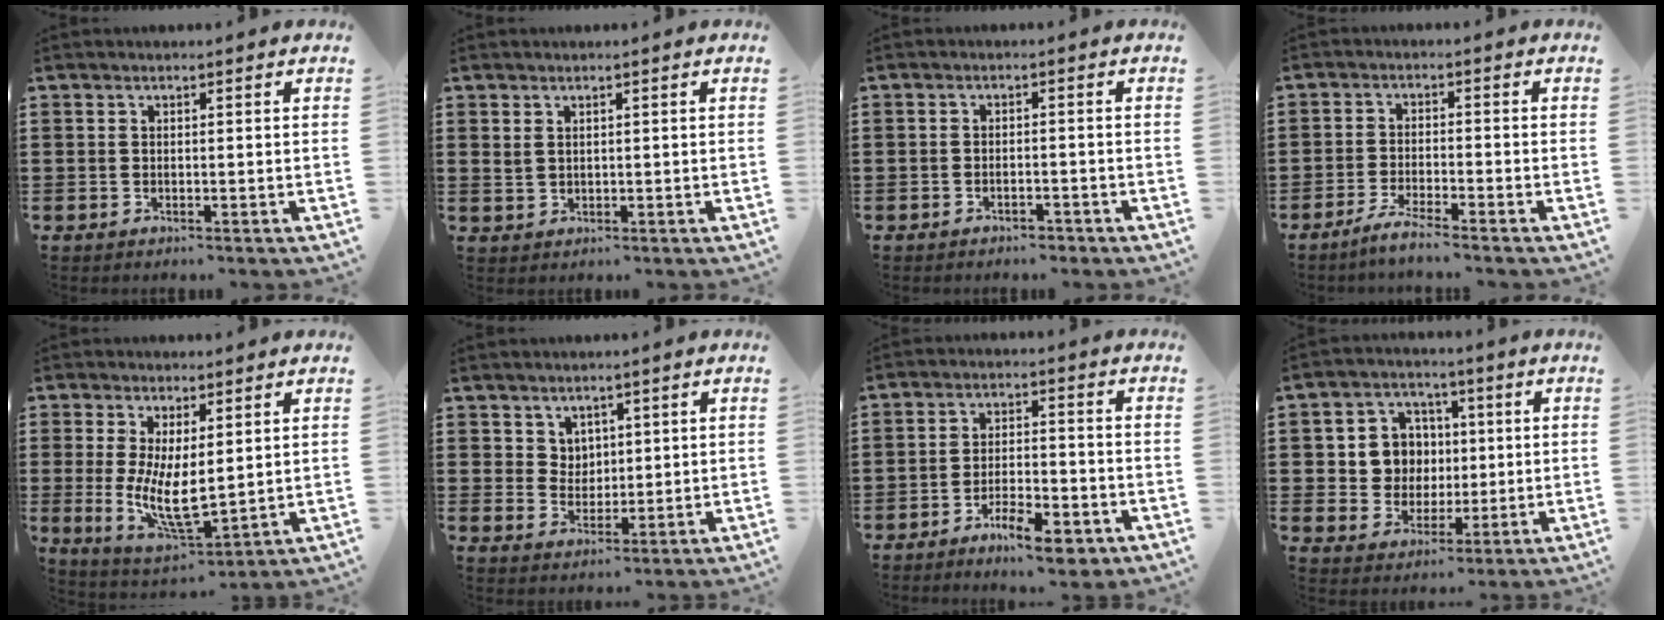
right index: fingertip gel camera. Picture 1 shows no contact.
{"total": 1.3, "force": [0.9, 0.7, 0.6], "torque": [-0.015, 0.003, 0.018]}
{"total": 1.7, "force": [-1.7, 0.1, 0.2], "torque": [-0.011, -0.002, -0.033]}
{"total": 3.2, "force": [-2.9, -0.5, 1.3], "torque": [-0.029, -0.003, -0.057]}
{"total": 8.5, "force": [0.4, 3.5, 7.7], "torque": [-0.137, -0.012, 0.011]}
{"total": 3.6, "force": [2.3, 2.7, 0.5], "torque": [-0.022, 0.010, 0.043]}
{"total": 6.8, "force": [-5.0, 1.5, 4.3], "torque": [-0.080, 0.003, -0.091]}
{"total": 7.2, "force": [0.7, 6.7, 2.4], "torque": [-0.069, 0.018, 0.013]}